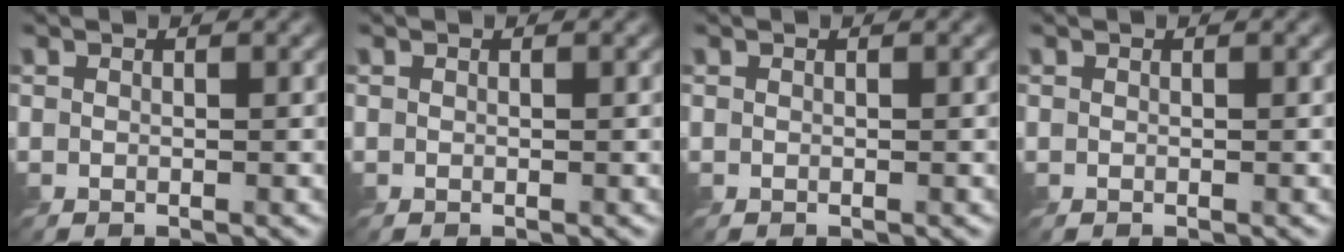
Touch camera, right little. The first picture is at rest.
{"total": 0.0}
{"total": 0.0}
{"total": 0.0}